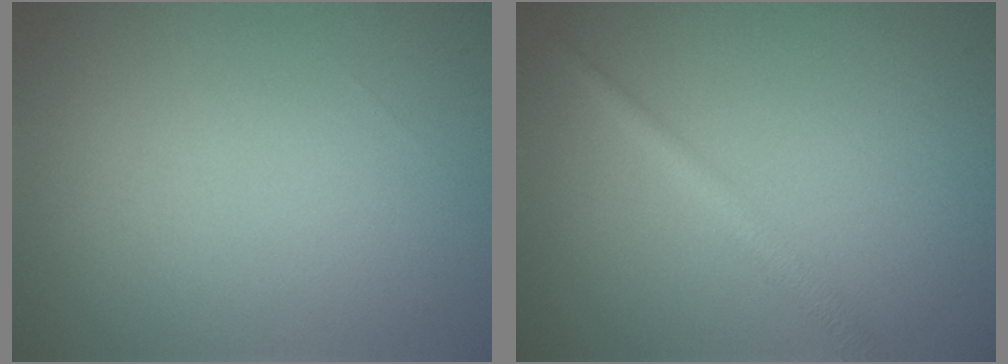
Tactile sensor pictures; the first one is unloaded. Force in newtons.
{"total": 2.0, "press": 2.0, "slide": 0.0}